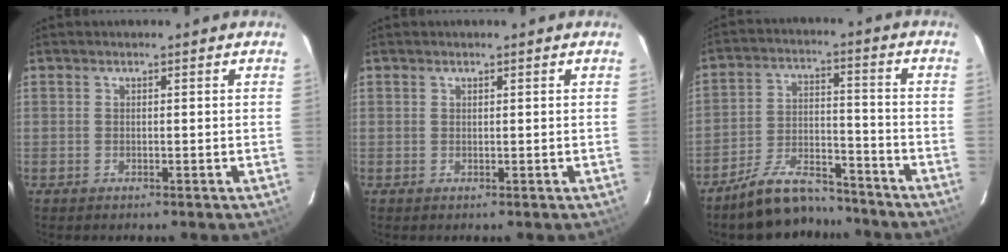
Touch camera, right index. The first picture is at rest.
{"total": 0.0}
{"total": 11.9, "force": [-10.3, 4.0, 4.3], "torque": [-0.095, 0.019, -0.162]}